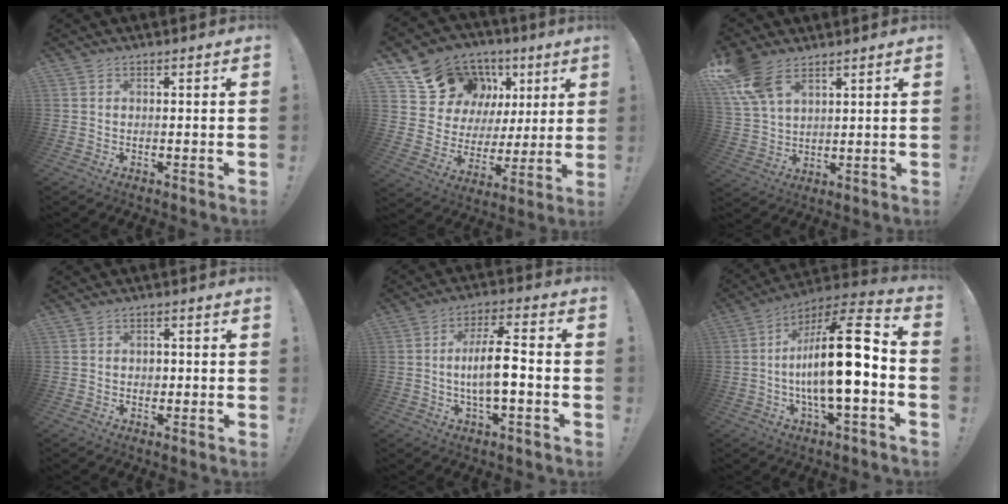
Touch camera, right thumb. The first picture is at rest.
{"total": 14.4, "force": [9.3, 10.0, 4.7], "torque": [-0.080, -0.073, 0.192]}
{"total": 11.6, "force": [7.4, 6.3, 6.3], "torque": [-0.131, -0.030, 0.148]}
{"total": 1.5, "force": [-0.5, 1.1, 0.8], "torque": [-0.009, 0.003, -0.011]}
{"total": 10.2, "force": [-1.7, 2.8, 9.7], "torque": [-0.180, 0.005, -0.037]}
{"total": 21.9, "force": [-2.2, 6.3, 20.9], "torque": [-0.338, 0.009, -0.044]}